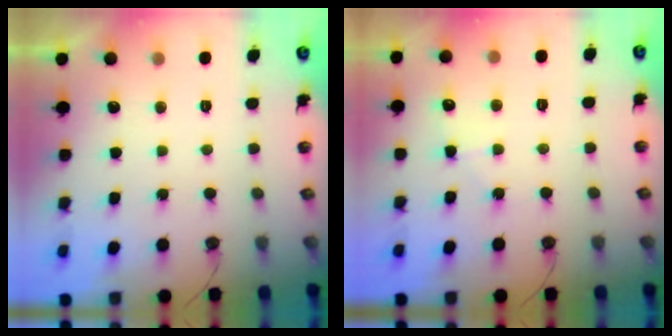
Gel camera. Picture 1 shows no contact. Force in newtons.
{"total": 6.6, "press": 6.5, "slide": 0.9}